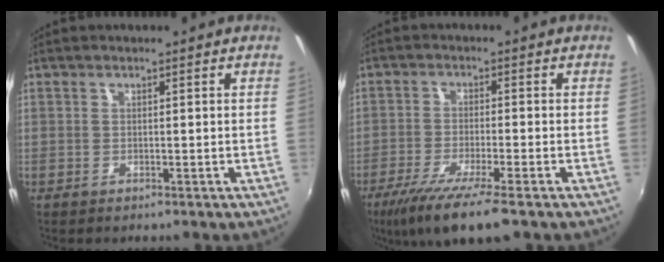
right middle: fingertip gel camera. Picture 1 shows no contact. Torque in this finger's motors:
{"motor_torque": [1.18, -0.96, 0.71, 0.21]}